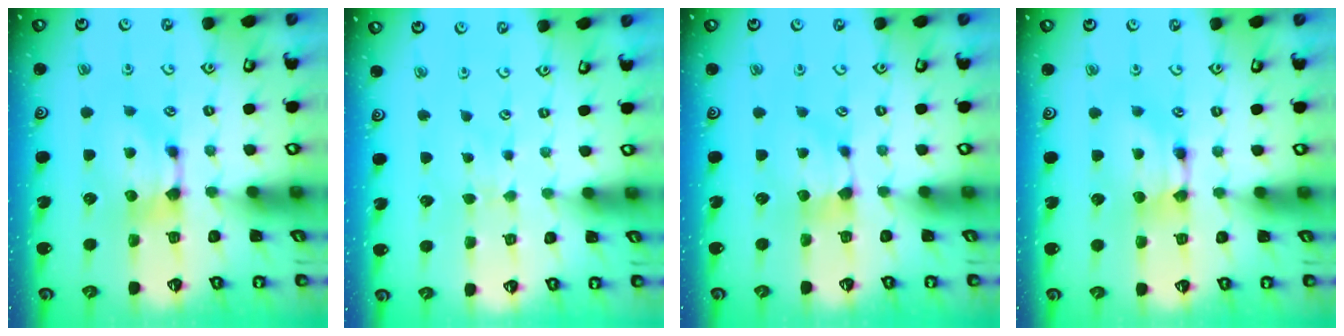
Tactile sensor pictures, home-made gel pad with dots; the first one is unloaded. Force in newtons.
{"total": 3.5, "press": 3.5, "slide": 0.4}
{"total": 0.0}
{"total": 1.7, "press": 1.7, "slide": 0.1}